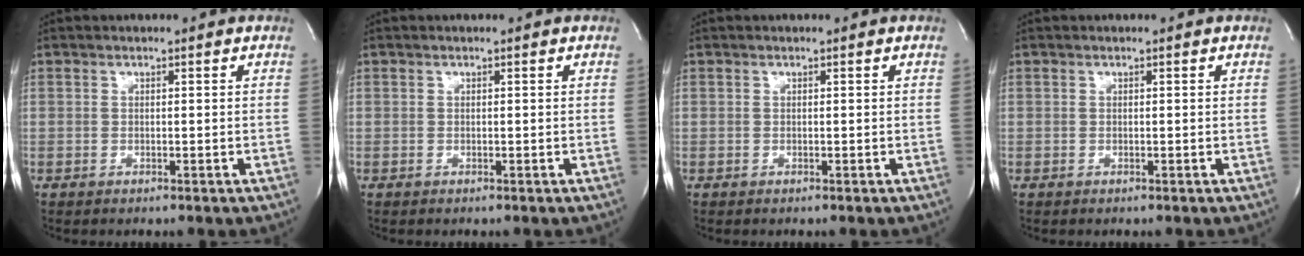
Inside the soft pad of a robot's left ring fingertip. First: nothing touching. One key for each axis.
{"total": 0.0}
{"total": 0.0}
{"total": 0.0}